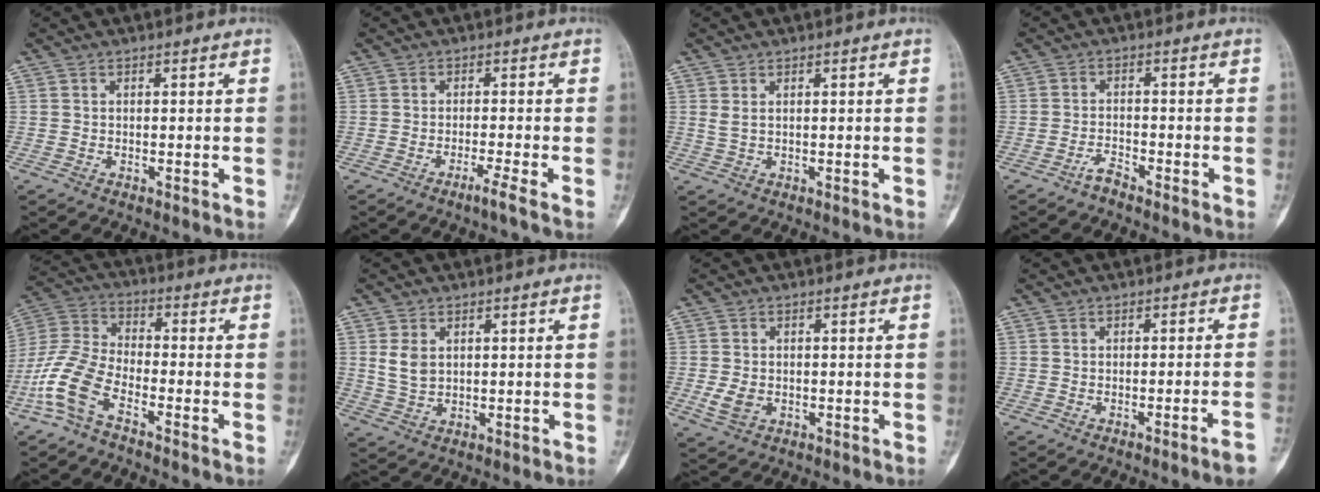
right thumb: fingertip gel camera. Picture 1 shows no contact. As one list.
[{"total": 2.2, "force": [-1.5, -0.8, 1.4], "torque": [-0.036, 0.002, -0.032]}, {"total": 1.2, "force": [0.7, 0.5, 0.9], "torque": [-0.025, 0.006, 0.020]}, {"total": 2.2, "force": [-2.0, 0.3, 0.8], "torque": [-0.018, 0.011, -0.039]}, {"total": 10.3, "force": [-5.8, 4.3, 7.4], "torque": [-0.175, 0.037, -0.127]}, {"total": 4.2, "force": [1.1, 3.0, 2.7], "torque": [-0.042, -0.006, 0.029]}, {"total": 3.8, "force": [-0.8, 2.8, 2.5], "torque": [-0.045, 0.001, -0.008]}, {"total": 3.7, "force": [-2.3, -0.4, 2.8], "torque": [-0.043, 0.013, -0.031]}]